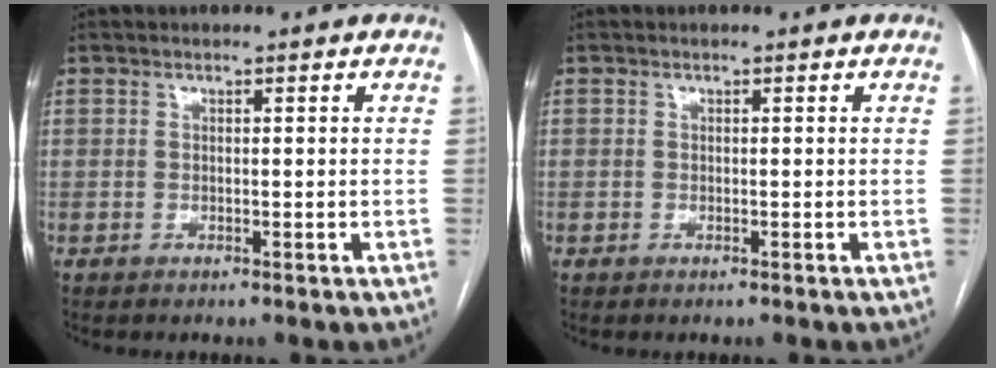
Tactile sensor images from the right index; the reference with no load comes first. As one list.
[{"total": 0.5, "force": [-0.2, 0.5, 0.0], "torque": [0.002, 0.006, -0.006]}]